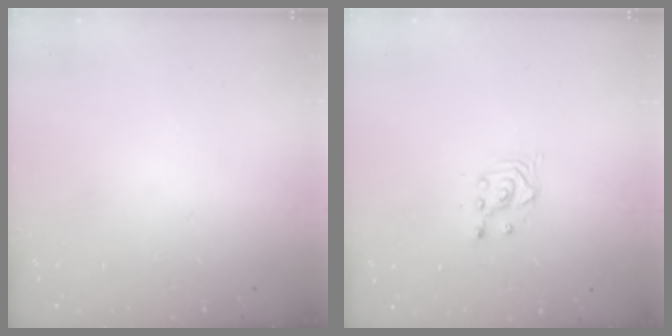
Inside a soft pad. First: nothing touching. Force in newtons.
{"total": 2.5, "press": 2.5, "slide": 0.2}